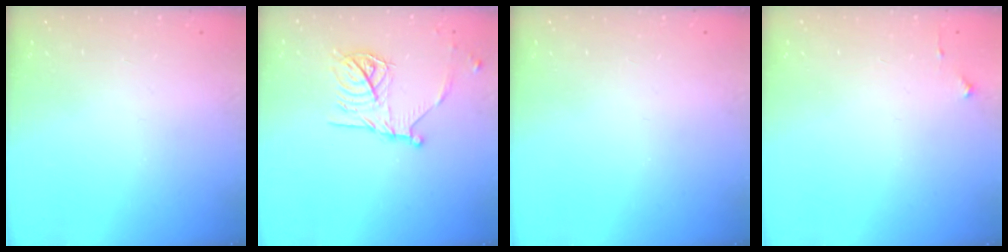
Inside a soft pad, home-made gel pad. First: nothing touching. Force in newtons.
{"total": 16.4, "press": 16.4, "slide": 0.9}
{"total": 0.0}
{"total": 2.7, "press": 2.6, "slide": 0.4}